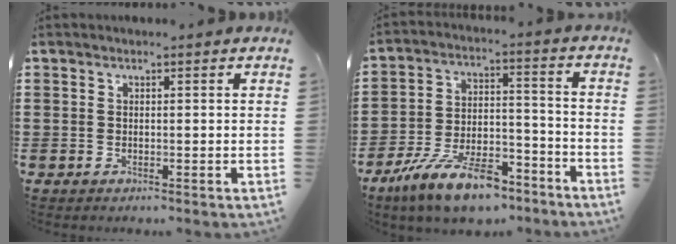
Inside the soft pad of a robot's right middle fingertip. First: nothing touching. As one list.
[{"total": 12.2, "force": [-9.5, 3.2, 7.0], "torque": [-0.134, 0.031, -0.180]}]